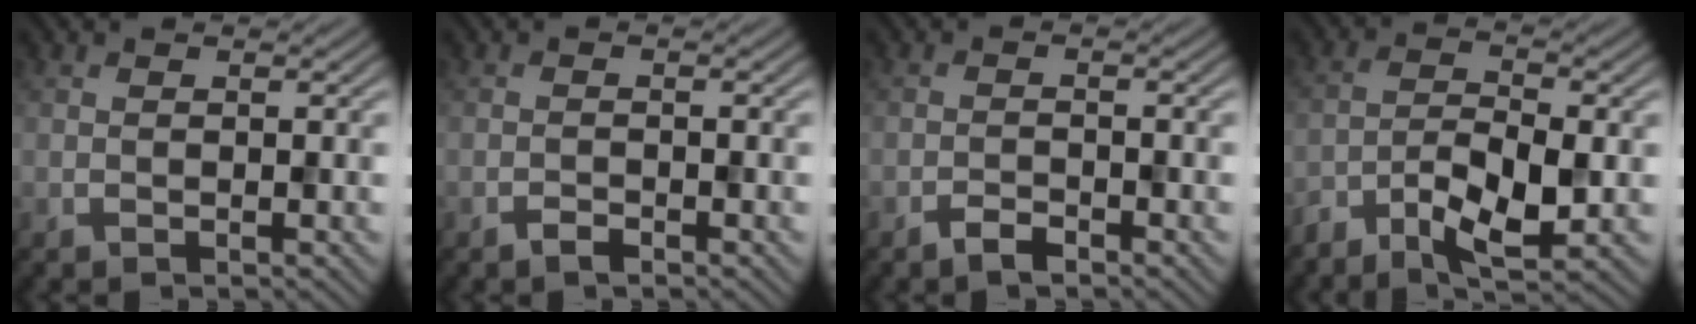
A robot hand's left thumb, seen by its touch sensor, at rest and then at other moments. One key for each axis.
{"total": 1.1, "fx": -0.9, "fy": 0.4, "fz": 0.5, "tx": -0.010, "ty": 0.001, "tz": -0.018}
{"total": 1.8, "fx": -1.5, "fy": 0.5, "fz": 0.9, "tx": -0.016, "ty": 0.002, "tz": -0.030}
{"total": 6.3, "fx": -3.4, "fy": 2.2, "fz": 4.8, "tx": -0.092, "ty": -0.002, "tz": -0.067}